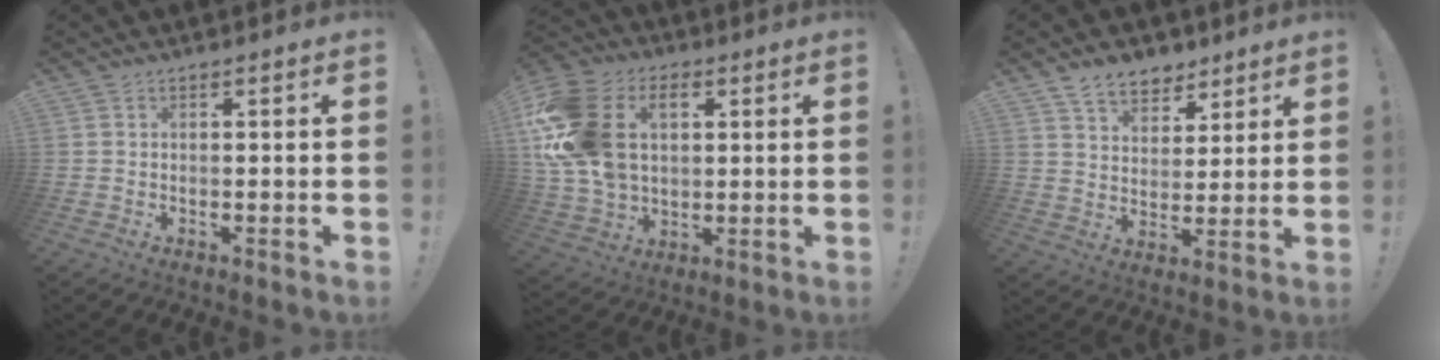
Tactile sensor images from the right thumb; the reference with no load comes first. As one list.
[{"total": 21.1, "force": [5.6, 14.8, 13.9], "torque": [-0.264, -0.017, 0.102]}, {"total": 9.5, "force": [6.9, 5.8, 3.0], "torque": [-0.048, -0.043, 0.133]}]